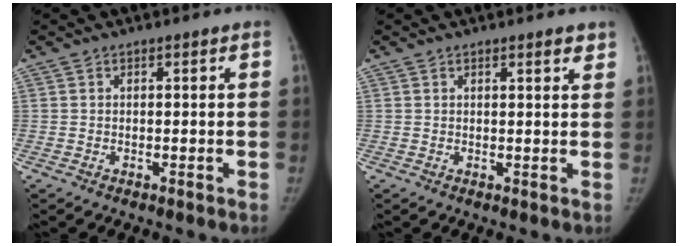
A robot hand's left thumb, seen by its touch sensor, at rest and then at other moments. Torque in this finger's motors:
{"motor_torque": [0.06, 0.14, 0.27, -0.04, 0.06]}